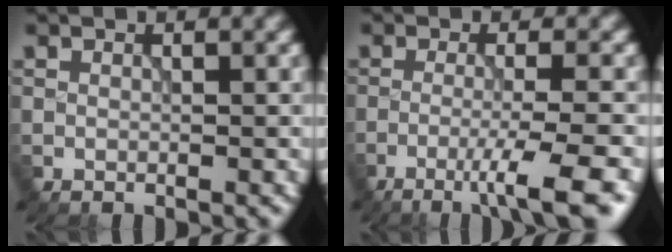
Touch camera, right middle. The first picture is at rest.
{"total": 5.7, "force": [-3.0, 0.7, 4.8], "torque": [-0.072, 0.004, -0.056]}